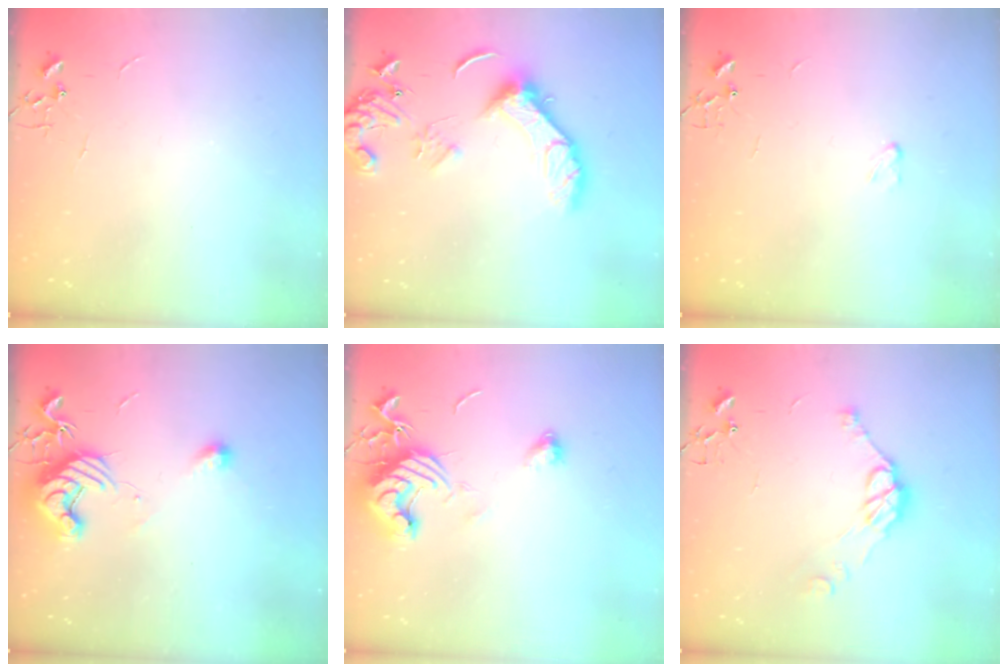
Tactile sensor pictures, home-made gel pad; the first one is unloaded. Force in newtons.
{"total": 14.5, "press": 14.4, "slide": 1.6}
{"total": 3.2, "press": 3.1, "slide": 0.4}
{"total": 11.5, "press": 11.5, "slide": 0.5}
{"total": 12.8, "press": 12.7, "slide": 1.6}
{"total": 10.1, "press": 10.0, "slide": 0.7}